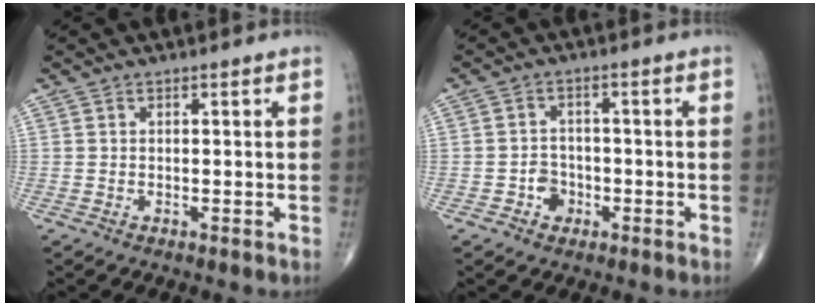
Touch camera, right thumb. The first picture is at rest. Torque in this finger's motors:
{"motor_torque": [0.52, 0.14, 0.34, -0.17, 0.00]}